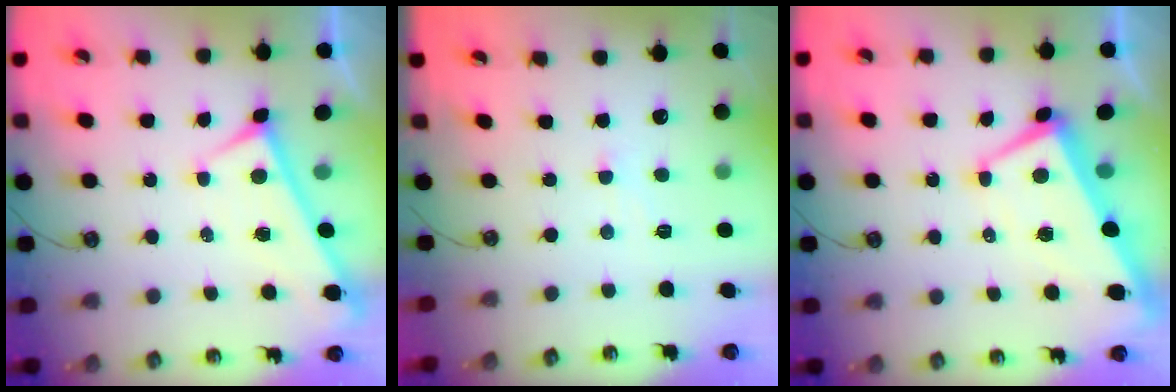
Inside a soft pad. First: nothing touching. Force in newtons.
{"total": 2.0, "press": 2.0, "slide": 0.2}
{"total": 2.6, "press": 2.3, "slide": 1.1}